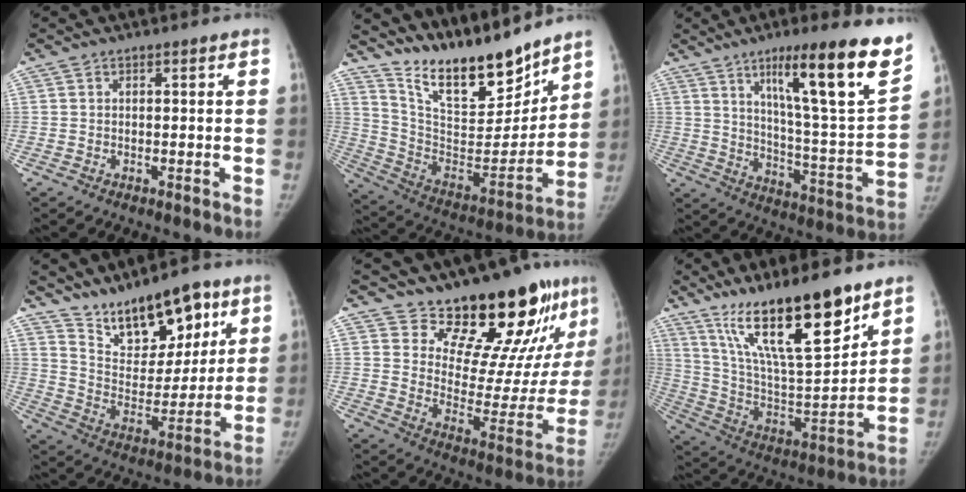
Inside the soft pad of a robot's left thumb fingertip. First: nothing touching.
{"total": 21.3, "force": [17.9, 5.9, 10.0], "torque": [-0.119, -0.110, 0.315]}
{"total": 23.3, "force": [13.3, 2.7, 19.0], "torque": [-0.260, -0.055, 0.208]}
{"total": 16.6, "force": [11.5, 7.4, 9.4], "torque": [-0.100, -0.070, 0.206]}
{"total": 20.2, "force": [16.1, 7.0, 10.1], "torque": [-0.088, -0.131, 0.230]}
{"total": 22.9, "force": [15.3, 5.4, 16.2], "torque": [-0.250, -0.073, 0.276]}